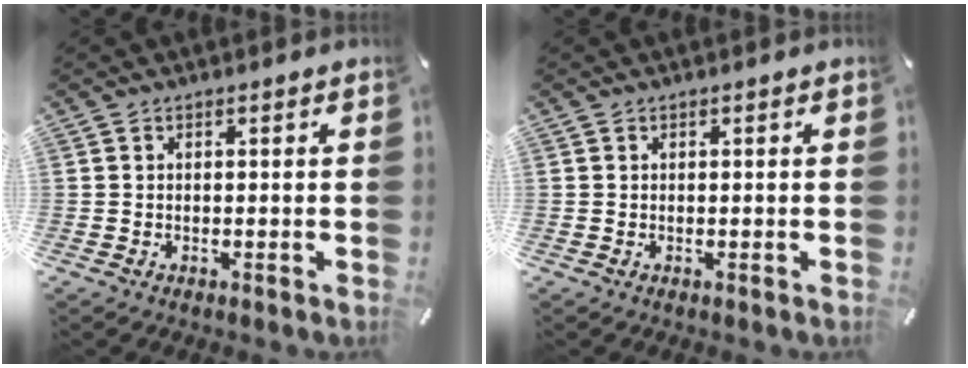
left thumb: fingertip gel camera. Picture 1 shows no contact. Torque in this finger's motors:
{"motor_torque": [0.00, 0.00, 0.00, 0.00, 0.00]}